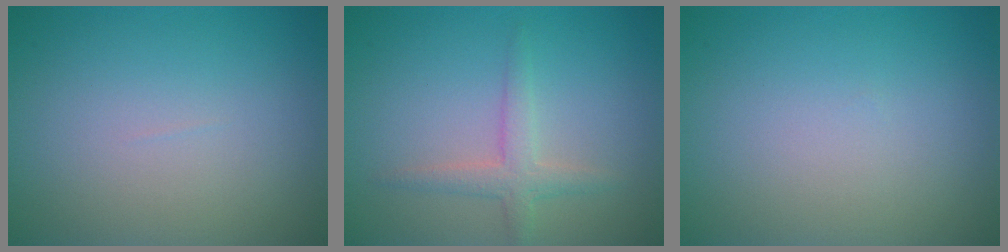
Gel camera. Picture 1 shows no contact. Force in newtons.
{"total": 2.2, "press": 2.2, "slide": 0.1}
{"total": 0.0}